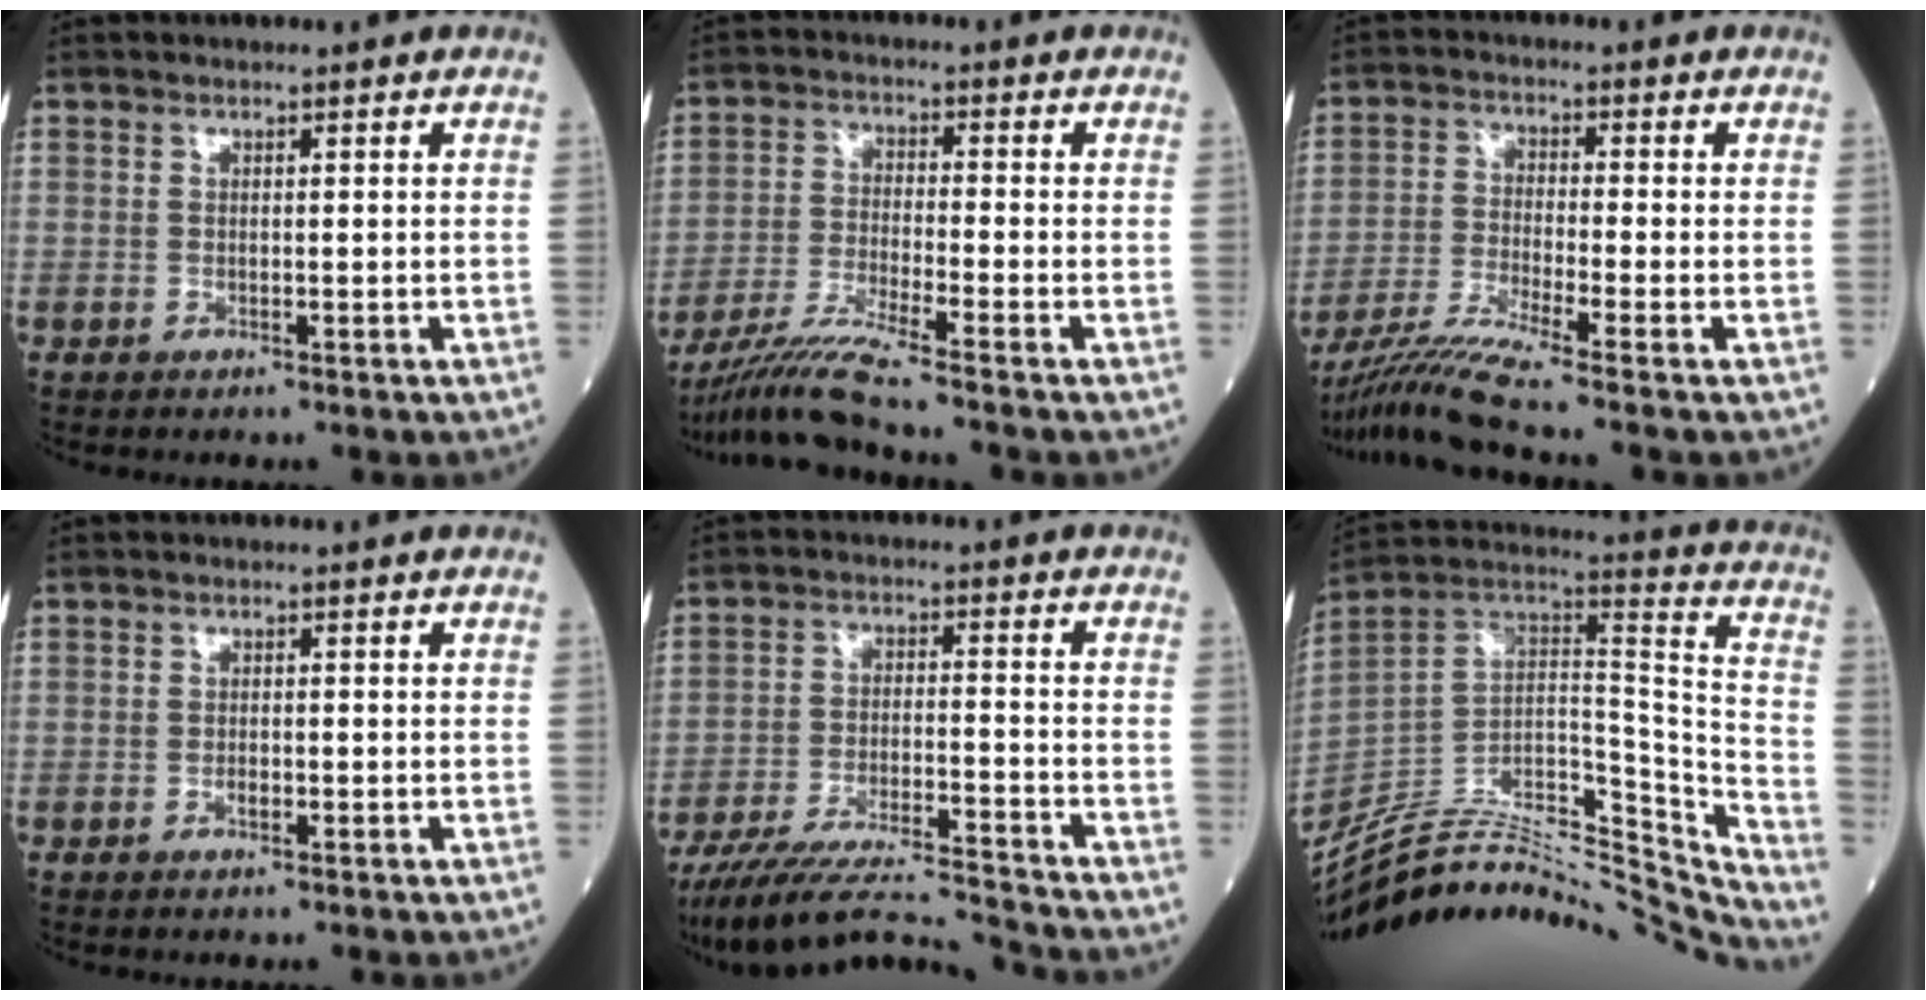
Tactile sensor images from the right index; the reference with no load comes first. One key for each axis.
{"total": 7.4, "fx": -6.4, "fy": -1.9, "fz": 3.3, "tx": -0.070, "ty": -0.028, "tz": -0.125}
{"total": 7.8, "fx": -6.5, "fy": -2.2, "fz": 3.7, "tx": -0.077, "ty": -0.028, "tz": -0.125}
{"total": 1.2, "fx": -0.5, "fy": 0.4, "fz": 1.0, "tx": -0.020, "ty": 0.000, "tz": -0.008}
{"total": 13.7, "fx": -12.9, "fy": -0.7, "fz": 4.6, "tx": -0.076, "ty": -0.003, "tz": -0.221}
{"total": 34.2, "fx": -31.5, "fy": 5.4, "fz": 12.1, "tx": -0.157, "ty": 0.000, "tz": -0.463}